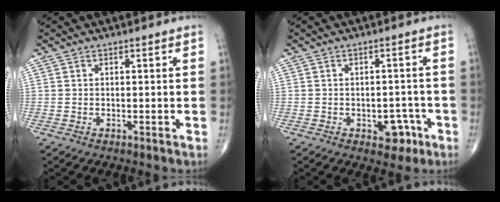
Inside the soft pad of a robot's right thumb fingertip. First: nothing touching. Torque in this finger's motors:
{"motor_torque": [3.39, 1.62, 0.23, -0.41, 0.00]}